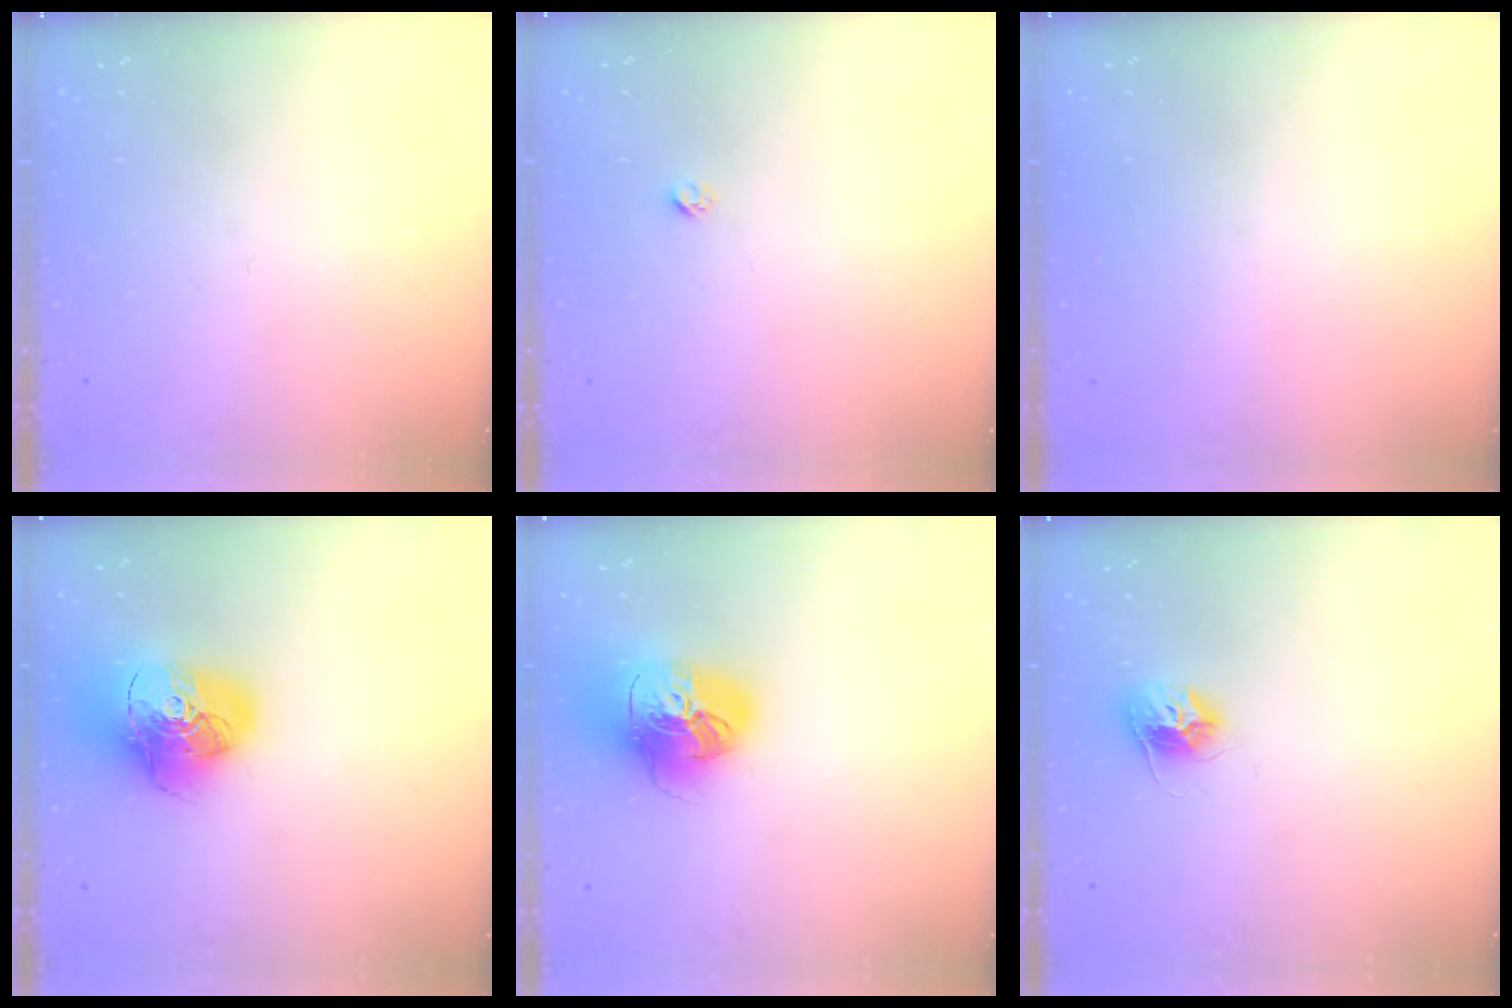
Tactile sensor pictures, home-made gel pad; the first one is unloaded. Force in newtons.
{"total": 1.9, "press": 1.9, "slide": 0.1}
{"total": 0.9, "press": 0.9, "slide": 0.1}
{"total": 20.1, "press": 20.0, "slide": 2.6}
{"total": 19.5, "press": 19.4, "slide": 2.2}
{"total": 9.3, "press": 9.3, "slide": 0.5}